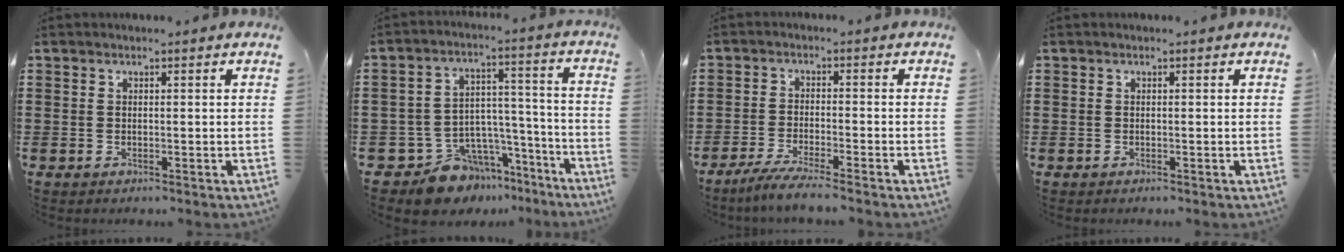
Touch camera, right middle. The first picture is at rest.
{"total": 9.8, "force": [-8.3, 5.0, 1.1], "torque": [-0.020, 0.020, -0.148]}
{"total": 4.1, "force": [-3.7, -0.1, 1.7], "torque": [-0.036, -0.008, -0.072]}
{"total": 0.0}